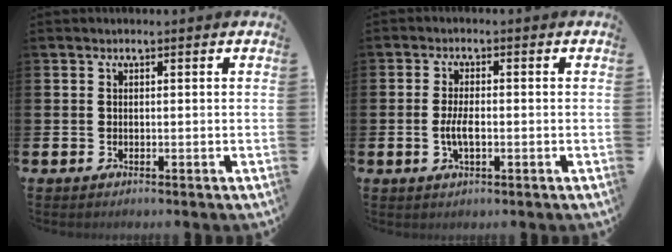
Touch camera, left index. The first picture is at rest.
{"total": 3.4, "force": [-0.7, 1.3, 3.1], "torque": [-0.045, -0.002, -0.015]}